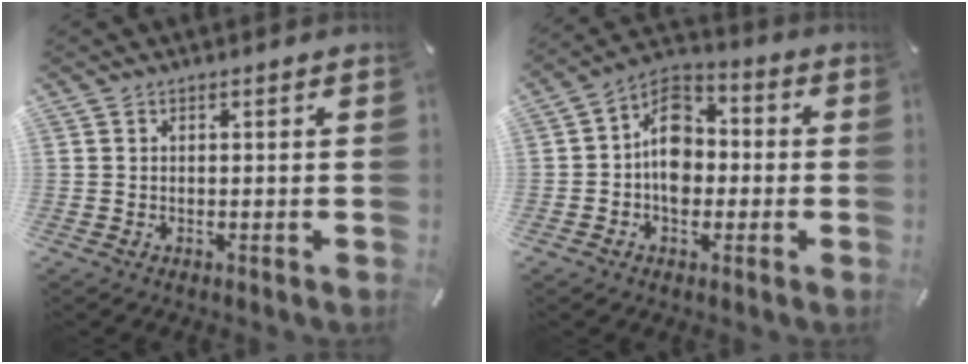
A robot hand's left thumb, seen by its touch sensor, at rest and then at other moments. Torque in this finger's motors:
{"motor_torque": [1.93, 1.91, 0.93, -0.12, 0.11]}